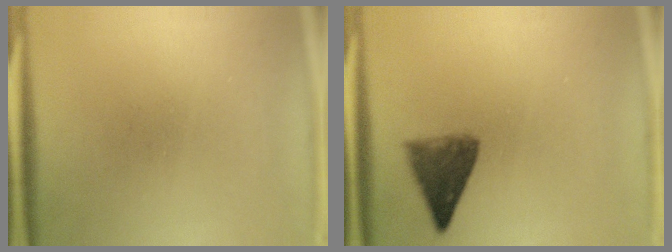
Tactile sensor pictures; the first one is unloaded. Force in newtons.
{"total": 5.4}